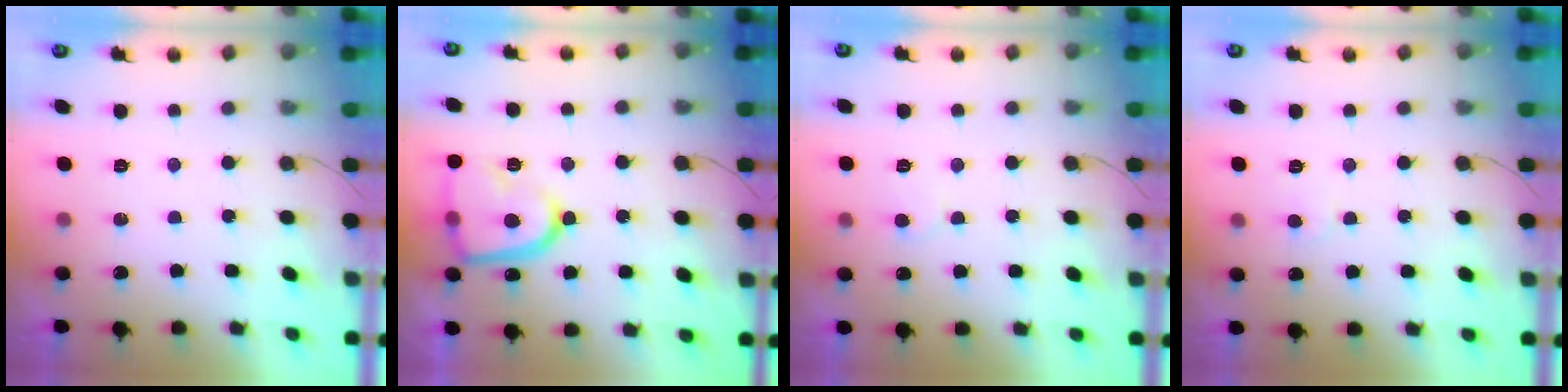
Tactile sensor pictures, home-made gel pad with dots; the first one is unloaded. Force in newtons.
{"total": 15.8, "press": 15.7, "slide": 1.3}
{"total": 4.7, "press": 4.7, "slide": 0.4}
{"total": 3.5, "press": 3.5, "slide": 0.5}